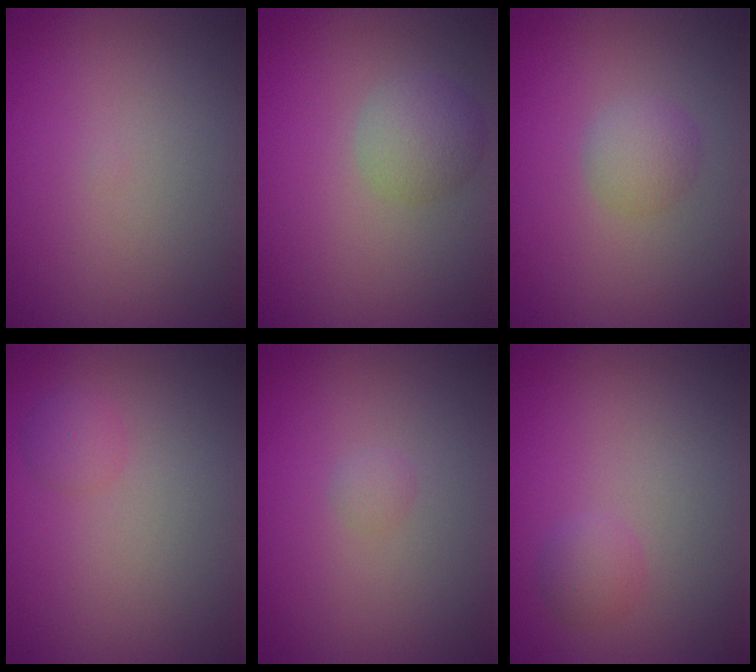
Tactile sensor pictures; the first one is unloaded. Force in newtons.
{"total": 2.6, "press": 2.6, "slide": 0.1}
{"total": 2.0, "press": 2.0, "slide": 0.0}
{"total": 1.4, "press": 1.4, "slide": 0.1}
{"total": 0.6, "press": 0.6, "slide": 0.0}
{"total": 1.4, "press": 1.4, "slide": 0.1}